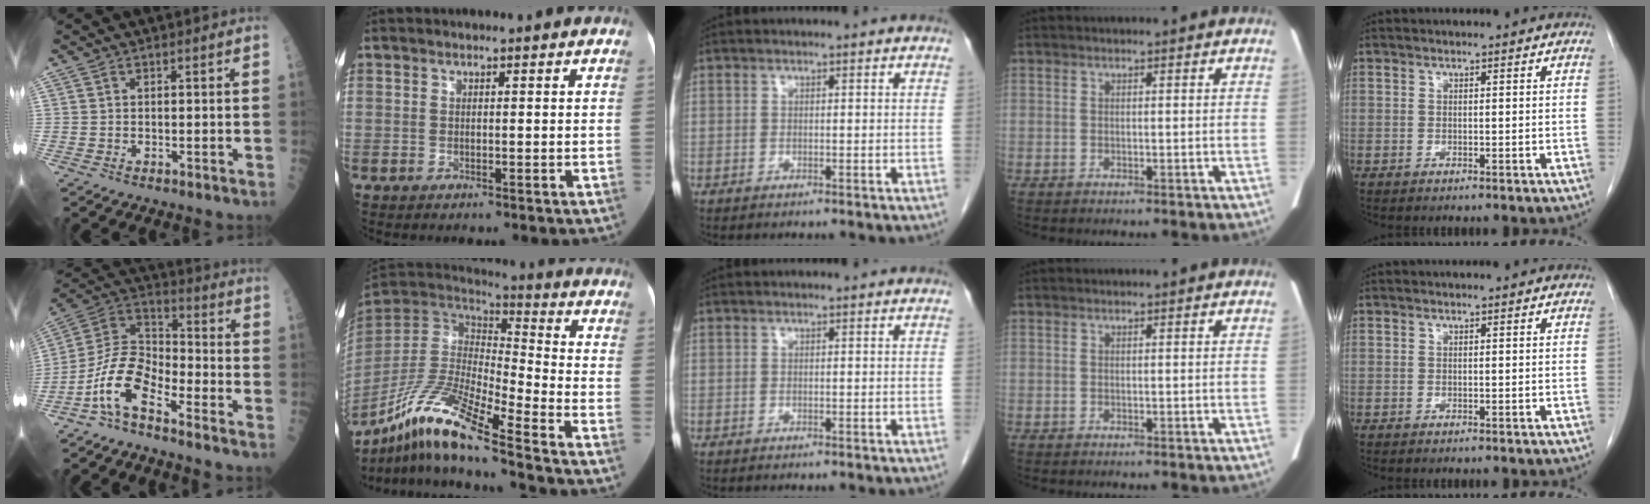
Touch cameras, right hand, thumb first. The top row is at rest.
{"thumb": {"total": 11.6, "force": [-6.9, 4.6, 8.2], "torque": [-0.162, 0.071, -0.143]}, "index": {"total": 16.7, "force": [-11.9, 1.6, 11.6], "torque": [-0.236, -0.001, -0.221]}}